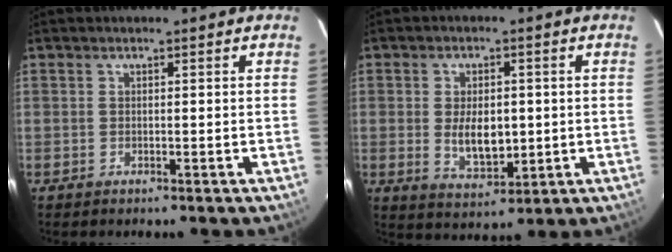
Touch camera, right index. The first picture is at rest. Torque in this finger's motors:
{"motor_torque": [0.31, -0.10, 0.27, 0.07]}